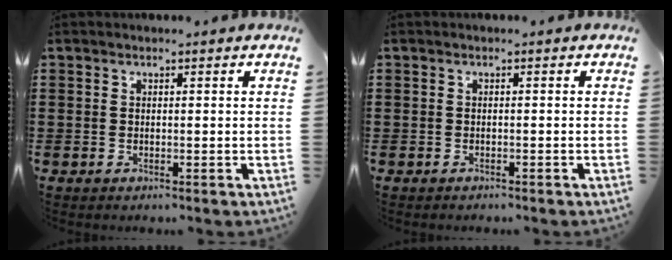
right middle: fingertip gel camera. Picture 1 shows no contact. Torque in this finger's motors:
{"motor_torque": [-0.32, 0.08, -0.06, 0.01]}